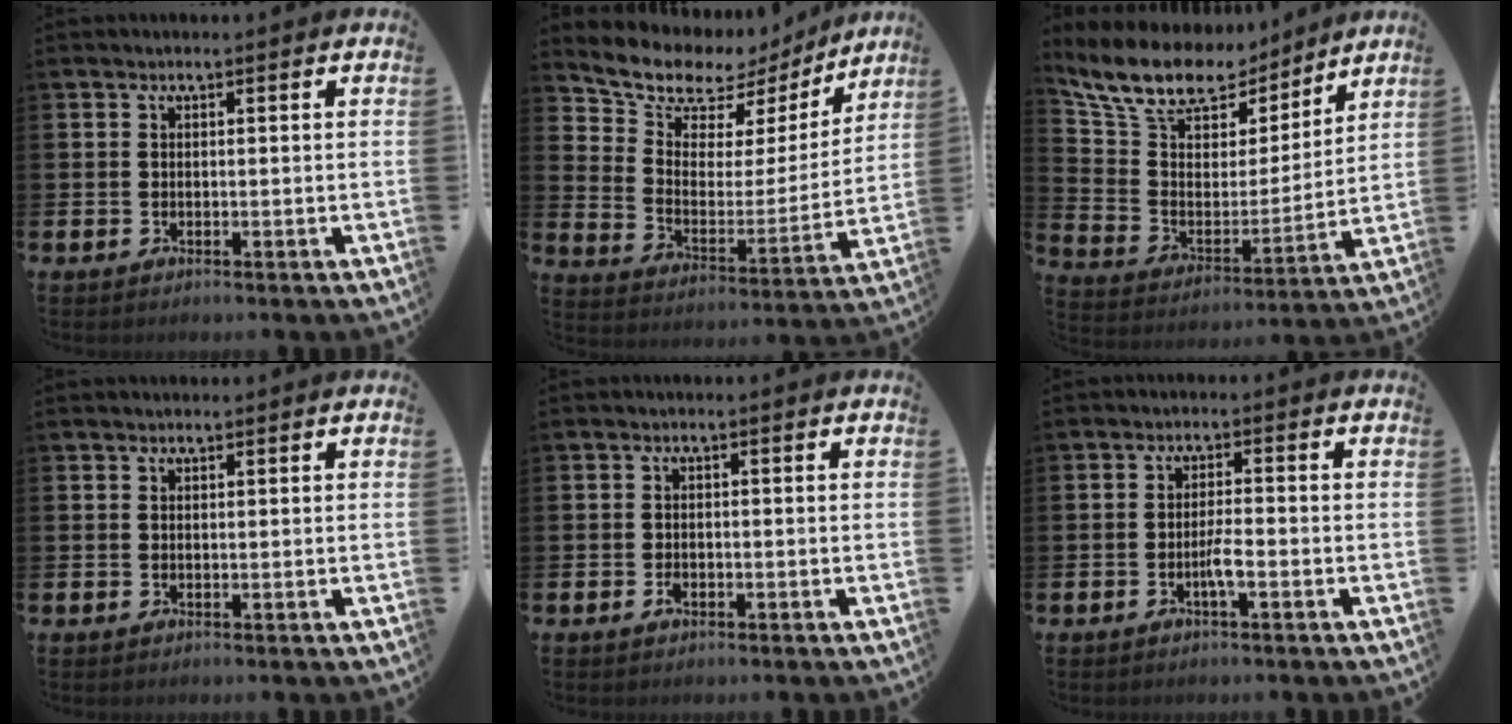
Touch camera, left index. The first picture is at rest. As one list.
[{"total": 8.8, "force": [7.6, 4.1, 1.4], "torque": [-0.072, -0.059, 0.135]}, {"total": 12.3, "force": [10.6, 5.3, 3.6], "torque": [-0.121, -0.064, 0.191]}, {"total": 0.0}, {"total": 1.3, "force": [-0.6, 0.8, 0.8], "torque": [-0.022, 0.004, -0.011]}, {"total": 2.3, "force": [-1.3, 0.2, 1.9], "torque": [-0.037, 0.000, -0.023]}]